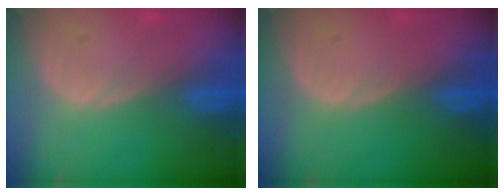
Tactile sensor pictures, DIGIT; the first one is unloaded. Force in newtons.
{"total": 0.0}